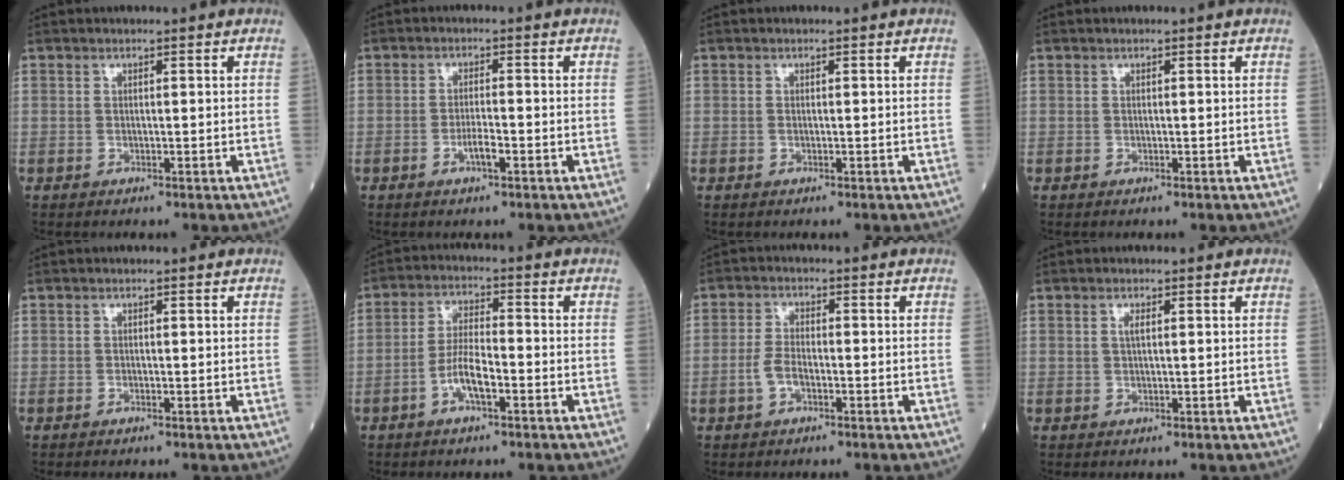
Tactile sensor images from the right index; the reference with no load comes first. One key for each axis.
{"total": 2.6, "fx": -1.2, "fy": 0.3, "fz": 2.3, "tx": -0.040, "ty": 0.002, "tz": -0.023}
{"total": 0.0}
{"total": 0.0}
{"total": 0.0}
{"total": 5.7, "fx": -2.6, "fy": 1.3, "fz": 4.9, "tx": -0.099, "ty": 0.008, "tz": -0.050}
{"total": 3.3, "fx": -1.4, "fy": 1.4, "fz": 2.7, "tx": -0.059, "ty": 0.004, "tz": -0.029}
{"total": 1.1, "fx": 0.3, "fy": 0.2, "fz": 1.0, "tx": -0.023, "ty": 0.001, "tz": 0.005}